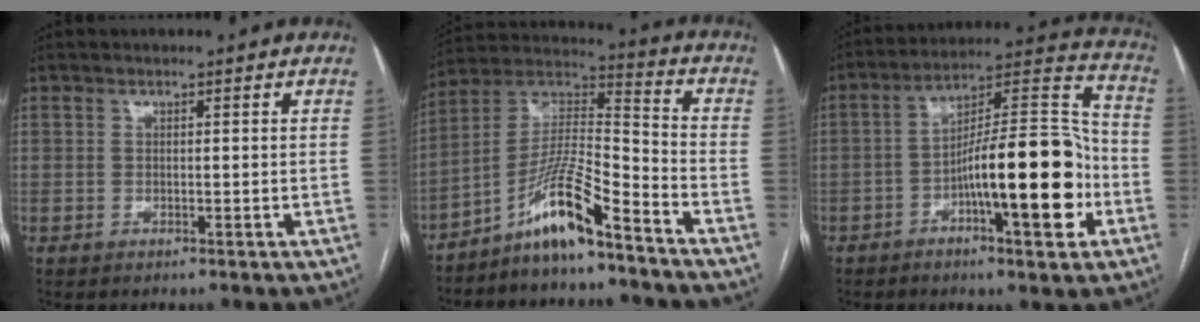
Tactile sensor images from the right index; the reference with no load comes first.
{"total": 11.6, "force": [-8.3, 0.8, 8.1], "torque": [-0.164, 0.013, -0.156]}
{"total": 17.4, "force": [-5.0, 3.5, 16.3], "torque": [-0.255, 0.024, -0.072]}